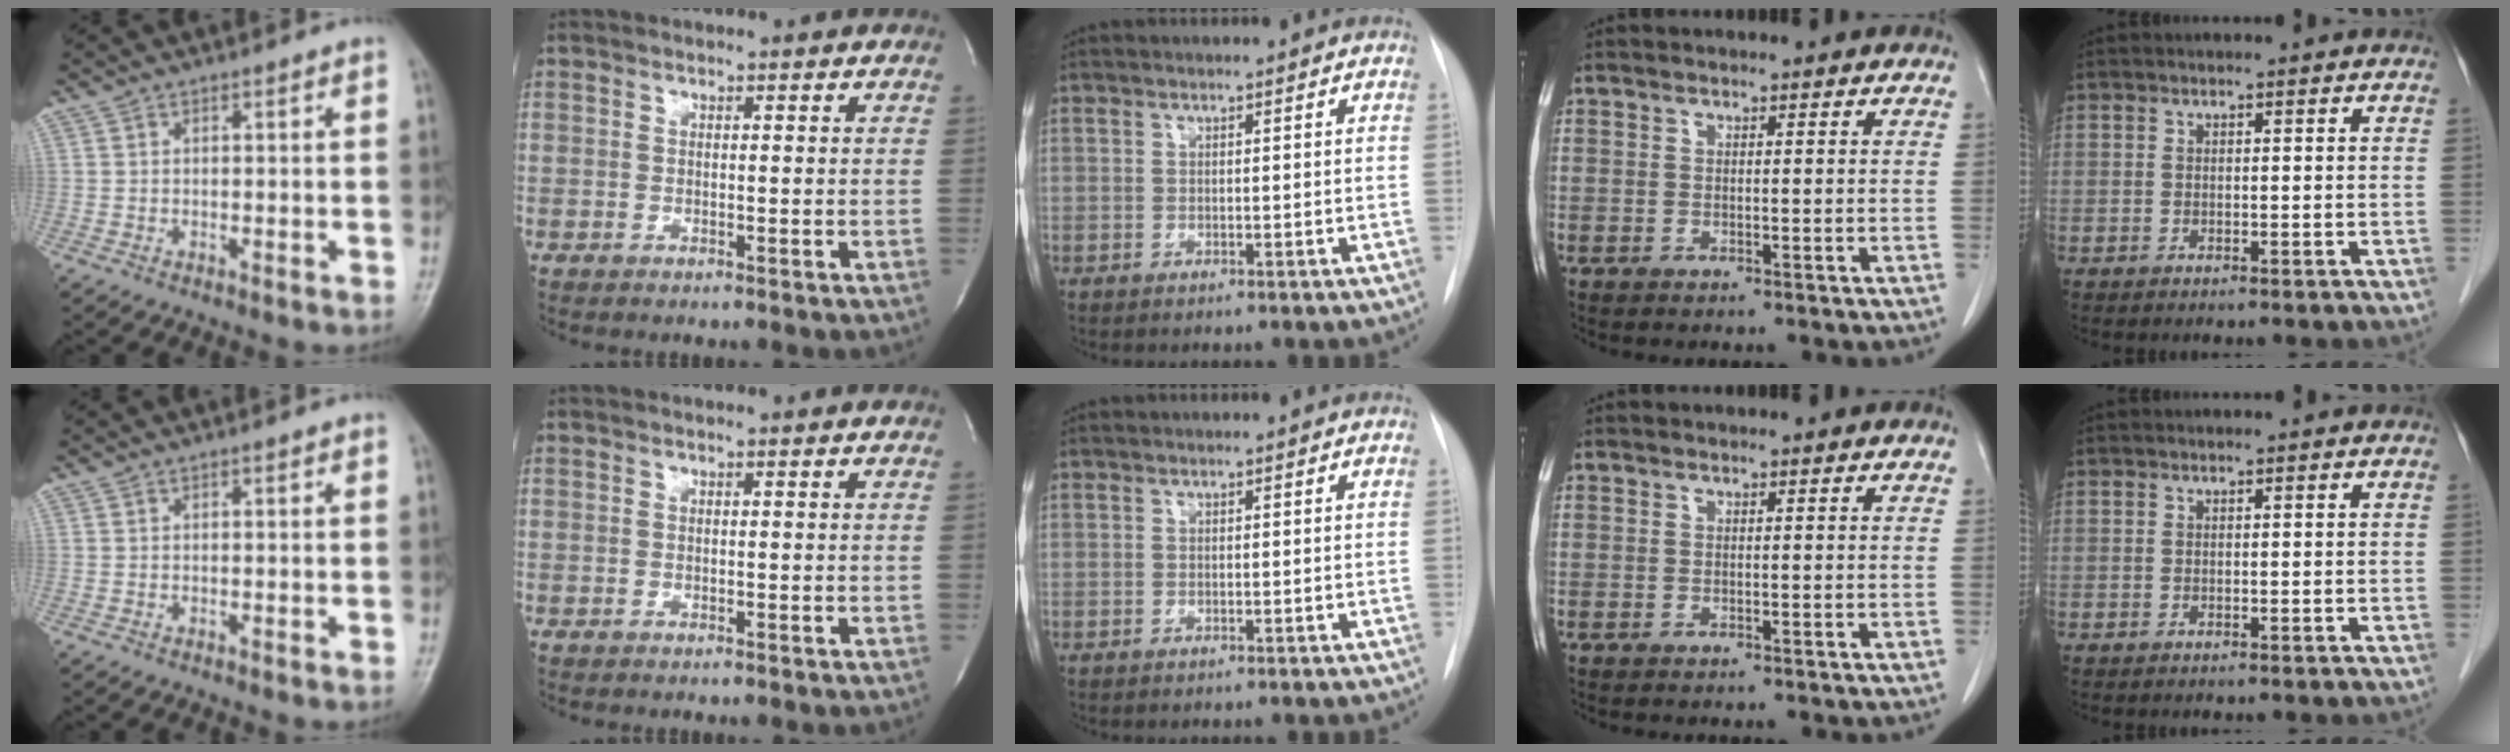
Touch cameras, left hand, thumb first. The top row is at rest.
{"thumb": {"total": 0.5, "force": [0.2, 0.2, 0.5], "torque": [-0.006, 0.001, 0.002]}}